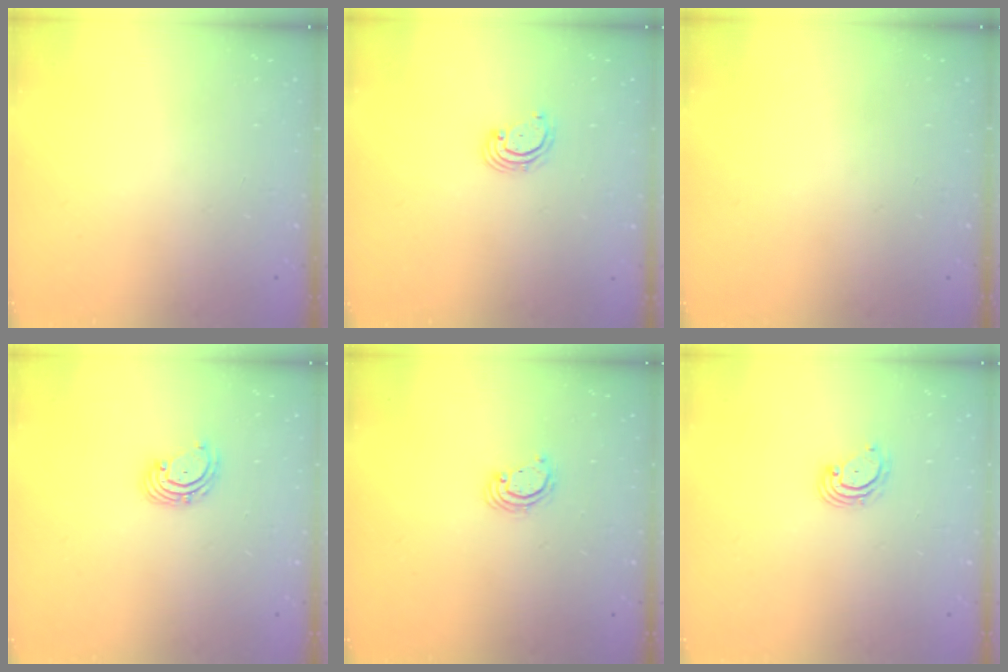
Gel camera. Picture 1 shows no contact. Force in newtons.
{"total": 2.7, "press": 2.6, "slide": 0.6}
{"total": 0.0}
{"total": 3.3, "press": 3.2, "slide": 0.5}
{"total": 2.2, "press": 2.2, "slide": 0.2}
{"total": 3.2, "press": 3.1, "slide": 0.4}